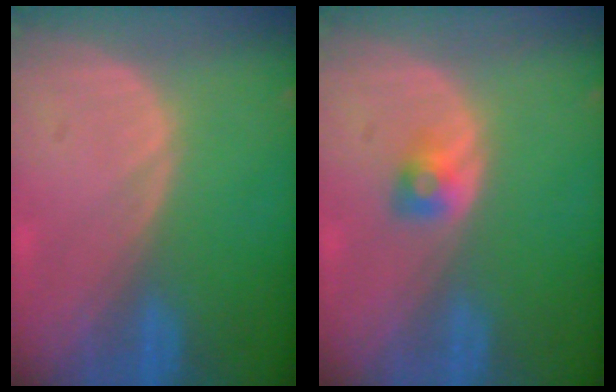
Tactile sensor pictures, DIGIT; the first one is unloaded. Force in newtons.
{"total": 2.0, "press": 2.0, "slide": 0.3}